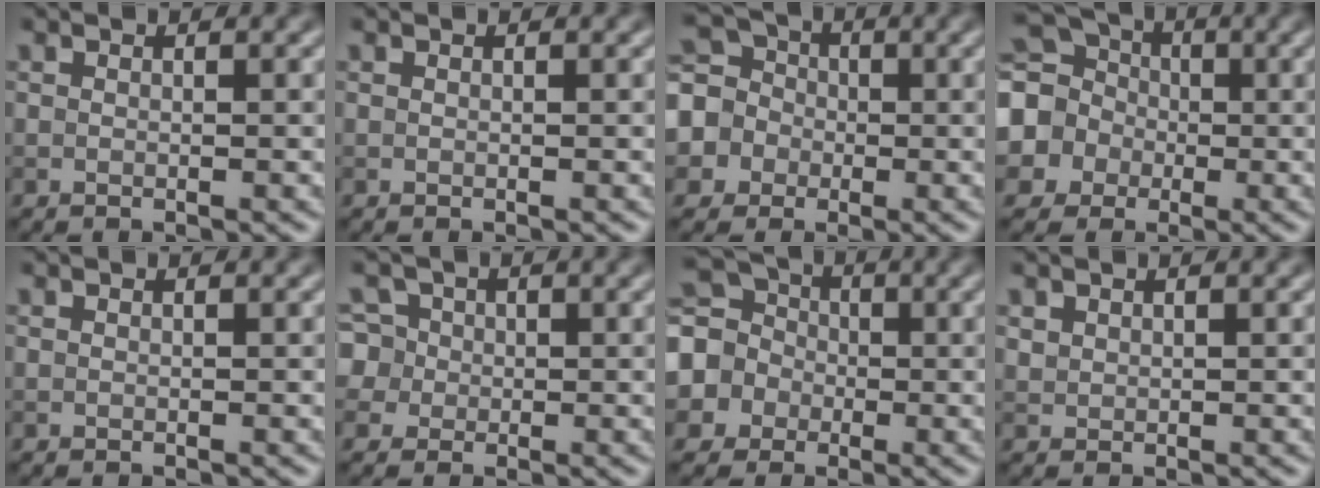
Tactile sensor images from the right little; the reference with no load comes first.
{"total": 0.0}
{"total": 5.6, "force": [-0.5, 5.3, 1.7], "torque": [-0.042, 0.023, -0.039]}
{"total": 10.9, "force": [0.3, 10.0, 4.3], "torque": [-0.126, 0.021, -0.032]}
{"total": 0.0}
{"total": 4.9, "force": [0.9, 4.6, 1.6], "torque": [-0.027, 0.044, -0.007]}
{"total": 7.3, "force": [-0.2, 6.8, 2.8], "torque": [-0.077, 0.021, -0.044]}
{"total": 0.8, "force": [0.6, 0.6, 0.1], "torque": [-0.003, -0.002, 0.016]}